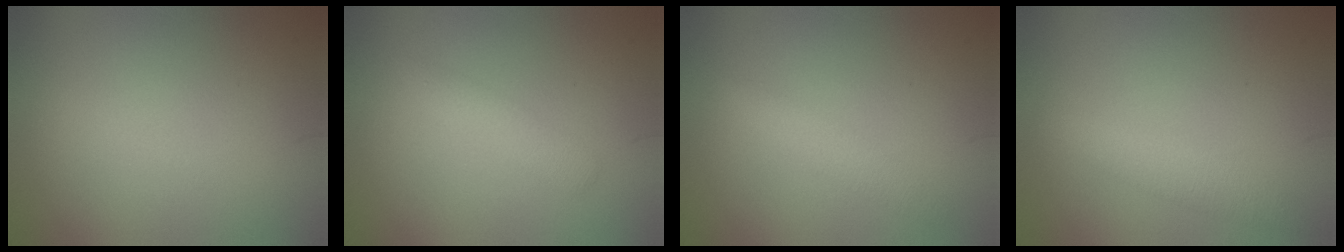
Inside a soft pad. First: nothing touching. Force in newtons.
{"total": 1.7, "press": 1.7, "slide": 0.0}
{"total": 1.6, "press": 1.6, "slide": 0.1}
{"total": 2.7, "press": 2.6, "slide": 0.2}